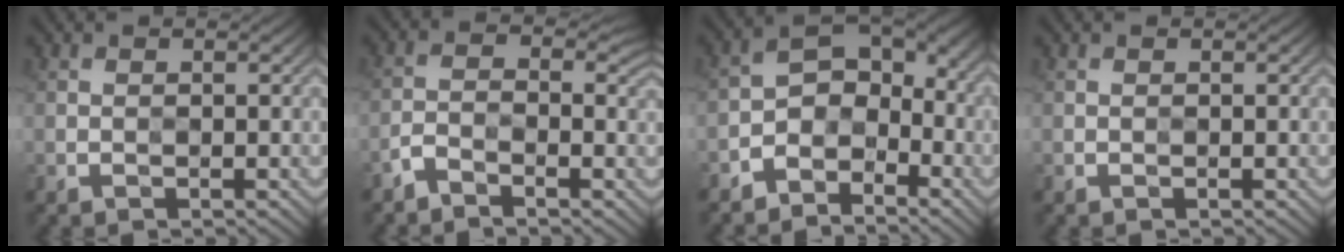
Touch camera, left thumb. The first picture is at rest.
{"total": 2.5, "force": [-2.2, 0.8, 0.9], "torque": [-0.022, -0.003, -0.056]}
{"total": 6.4, "force": [-4.0, 3.6, 3.4], "torque": [-0.043, -0.002, -0.091]}
{"total": 0.0}